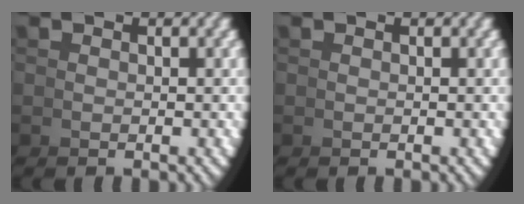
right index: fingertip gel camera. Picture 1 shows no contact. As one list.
[{"total": 0.0}]